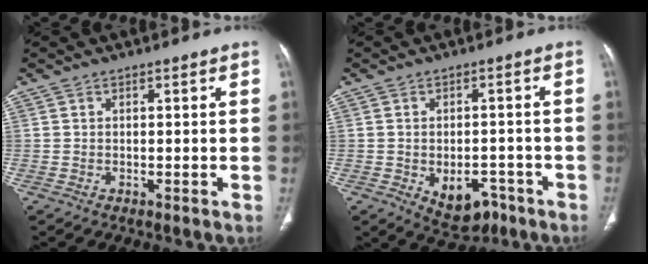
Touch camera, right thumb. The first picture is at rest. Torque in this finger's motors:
{"motor_torque": [-0.02, 0.03, -0.28, 0.04, 0.03]}